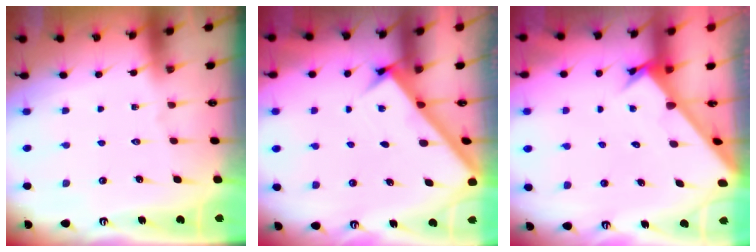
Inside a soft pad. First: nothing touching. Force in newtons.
{"total": 2.4, "press": 2.4, "slide": 0.3}
{"total": 2.6, "press": 2.6, "slide": 0.2}